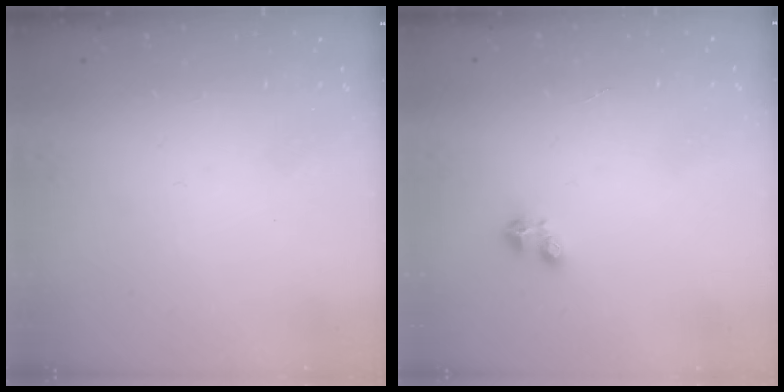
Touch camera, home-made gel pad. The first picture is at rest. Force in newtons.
{"total": 2.9, "press": 2.8, "slide": 0.5}